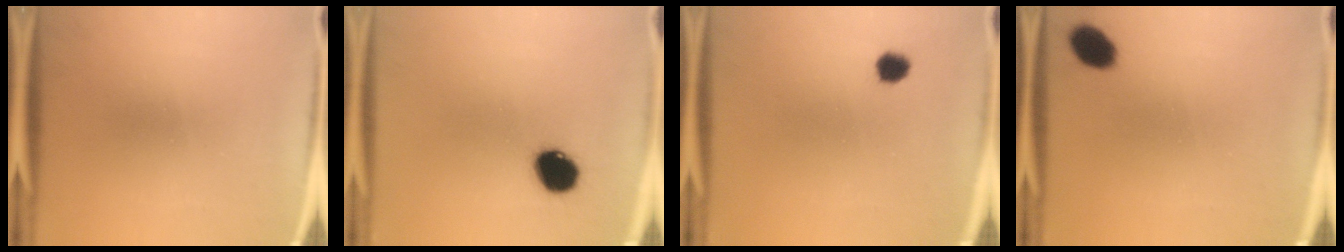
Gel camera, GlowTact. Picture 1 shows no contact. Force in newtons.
{"total": 9.0}
{"total": 2.7}
{"total": 6.2}